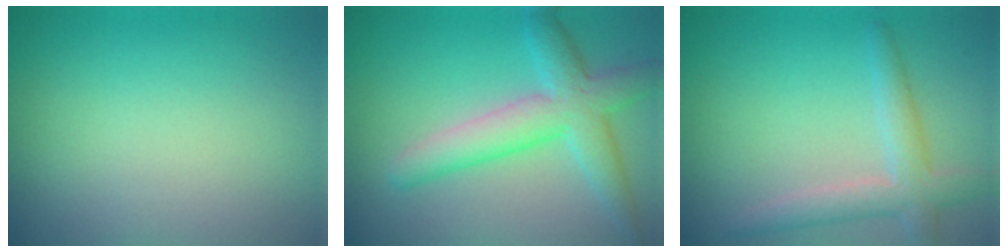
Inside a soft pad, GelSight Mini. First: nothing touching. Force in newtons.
{"total": 5.1, "press": 5.1, "slide": 0.1}
{"total": 3.2, "press": 3.1, "slide": 0.3}